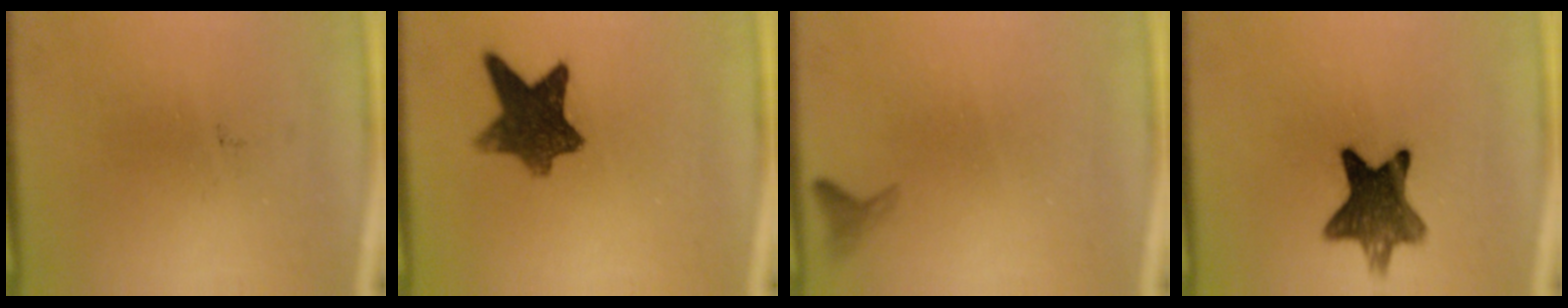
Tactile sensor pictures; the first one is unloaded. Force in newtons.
{"total": 8.9}
{"total": 1.0}
{"total": 10.6}